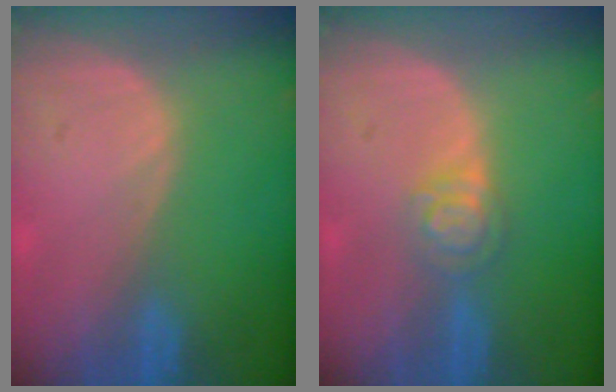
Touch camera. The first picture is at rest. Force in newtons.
{"total": 4.0, "press": 3.6, "slide": 1.8}